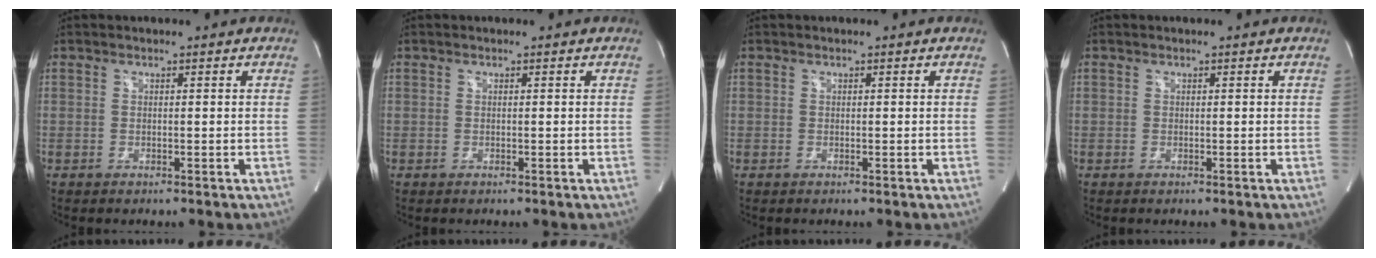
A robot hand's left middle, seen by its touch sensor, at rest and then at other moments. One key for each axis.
{"total": 0.0}
{"total": 0.0}
{"total": 0.0}